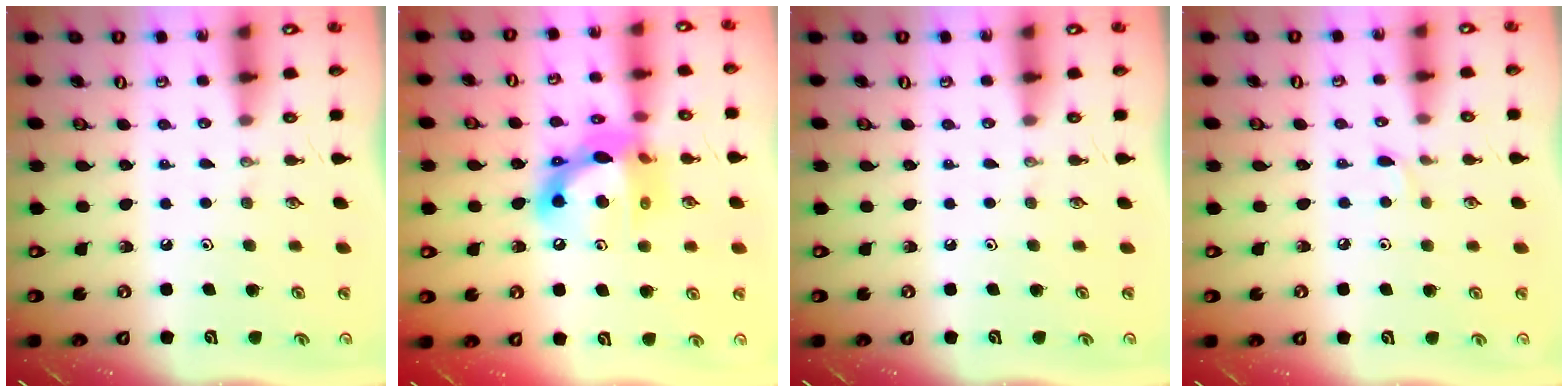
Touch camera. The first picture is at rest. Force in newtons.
{"total": 15.4, "press": 15.3, "slide": 1.5}
{"total": 0.0}
{"total": 3.9, "press": 3.8, "slide": 0.5}